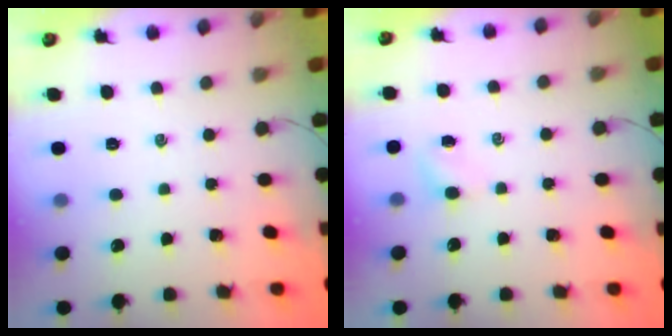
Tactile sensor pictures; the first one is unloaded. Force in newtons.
{"total": 2.9, "press": 2.7, "slide": 1.1}